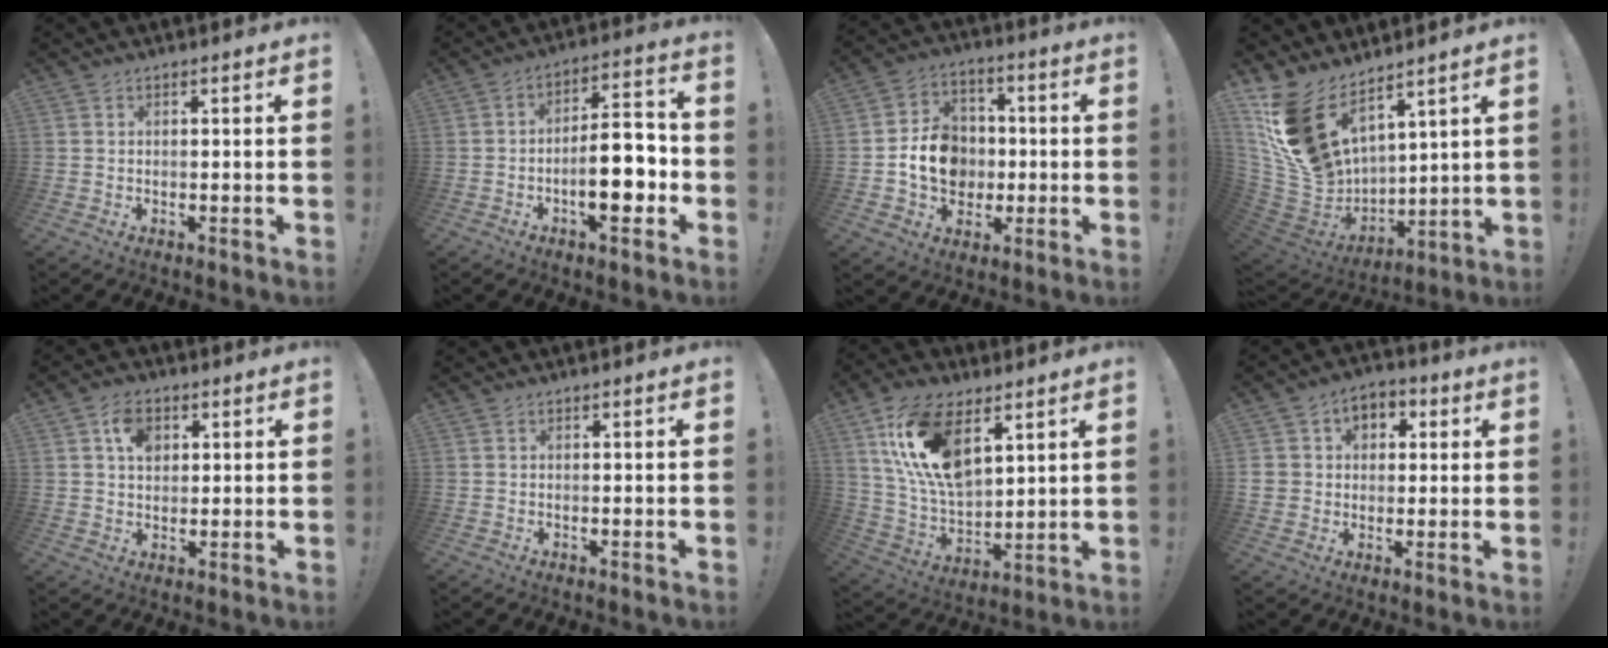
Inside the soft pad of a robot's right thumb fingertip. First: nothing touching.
{"total": 14.3, "force": [-4.5, 5.4, 12.4], "torque": [-0.189, 0.018, -0.080]}
{"total": 12.5, "force": [-2.1, 10.6, 6.2], "torque": [-0.092, 0.021, -0.029]}
{"total": 16.8, "force": [11.2, 9.6, 8.0], "torque": [-0.170, -0.078, 0.217]}
{"total": 7.0, "force": [2.7, 5.1, 4.0], "torque": [-0.063, 0.004, 0.048]}
{"total": 0.0}
{"total": 19.2, "force": [9.5, 10.5, 13.0], "torque": [-0.281, -0.041, 0.172]}
{"total": 6.8, "force": [0.9, 6.3, 2.1], "torque": [-0.026, -0.001, 0.022]}